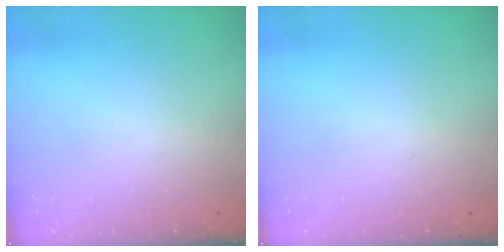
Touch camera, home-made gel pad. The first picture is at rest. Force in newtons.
{"total": 0.0}